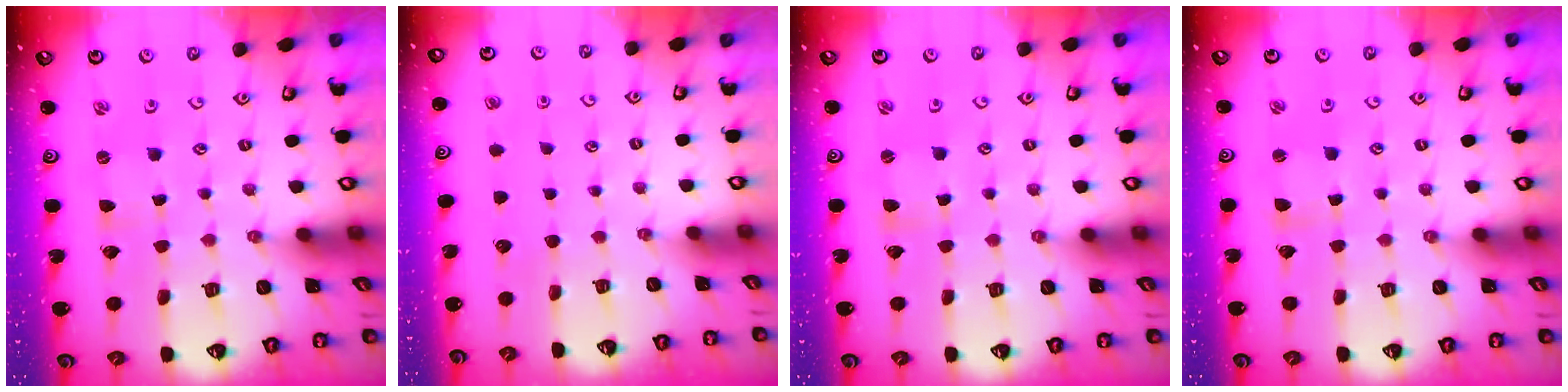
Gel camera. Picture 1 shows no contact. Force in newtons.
{"total": 0.0}
{"total": 1.5, "press": 1.4, "slide": 0.3}
{"total": 1.7, "press": 1.7, "slide": 0.3}